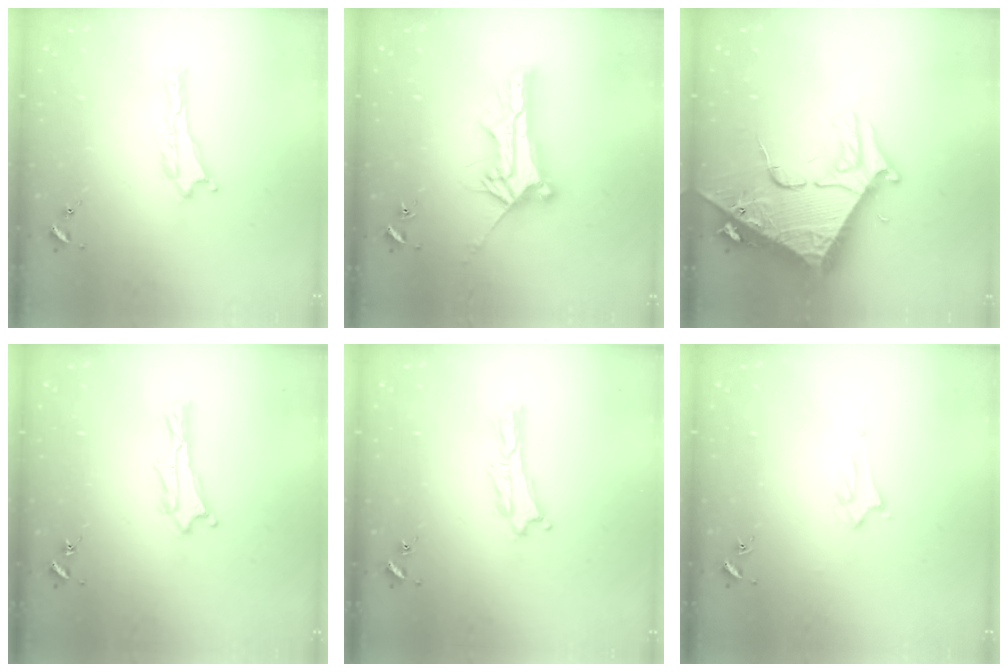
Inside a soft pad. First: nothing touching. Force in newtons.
{"total": 10.5, "press": 10.5, "slide": 0.9}
{"total": 12.0, "press": 11.9, "slide": 1.3}
{"total": 0.9, "press": 0.9, "slide": 0.2}
{"total": 0.7, "press": 0.6, "slide": 0.2}
{"total": 1.9, "press": 1.9, "slide": 0.1}